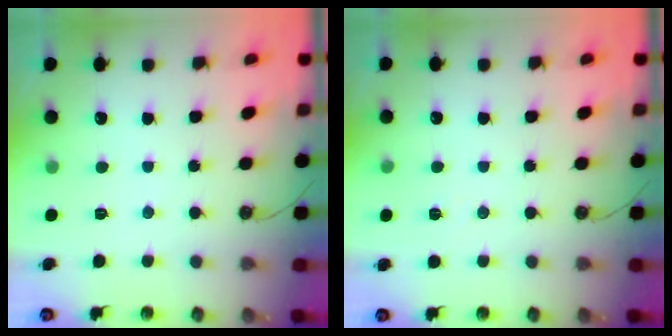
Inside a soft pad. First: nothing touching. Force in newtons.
{"total": 4.8, "press": 4.4, "slide": 1.9}